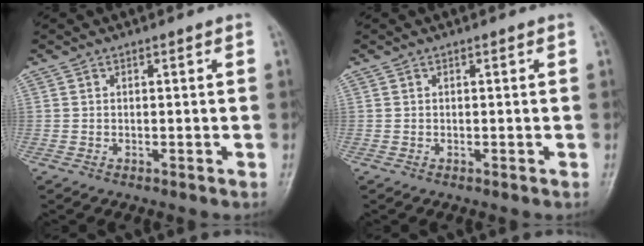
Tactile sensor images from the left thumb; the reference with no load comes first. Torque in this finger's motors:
{"motor_torque": [0.00, 0.00, 0.02, -0.02, 0.00]}